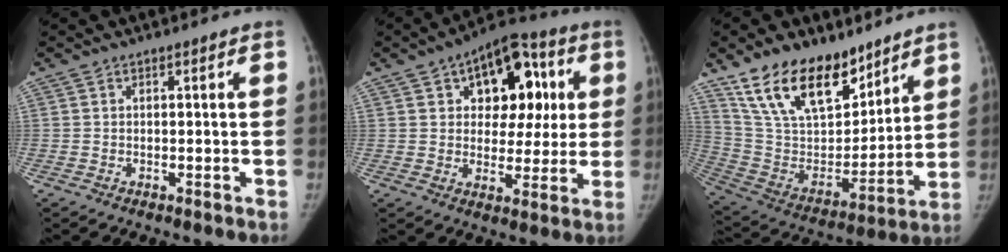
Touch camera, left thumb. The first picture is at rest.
{"total": 17.2, "force": [5.4, 10.8, 12.3], "torque": [-0.108, 0.013, 0.074]}
{"total": 21.5, "force": [14.8, 11.0, 11.2], "torque": [-0.158, -0.063, 0.274]}